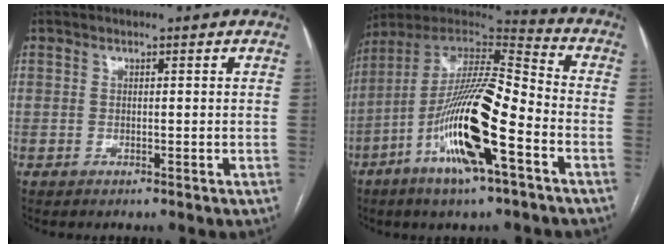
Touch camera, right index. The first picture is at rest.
{"total": 19.4, "force": [-7.8, 2.9, 17.6], "torque": [-0.356, -0.014, -0.142]}